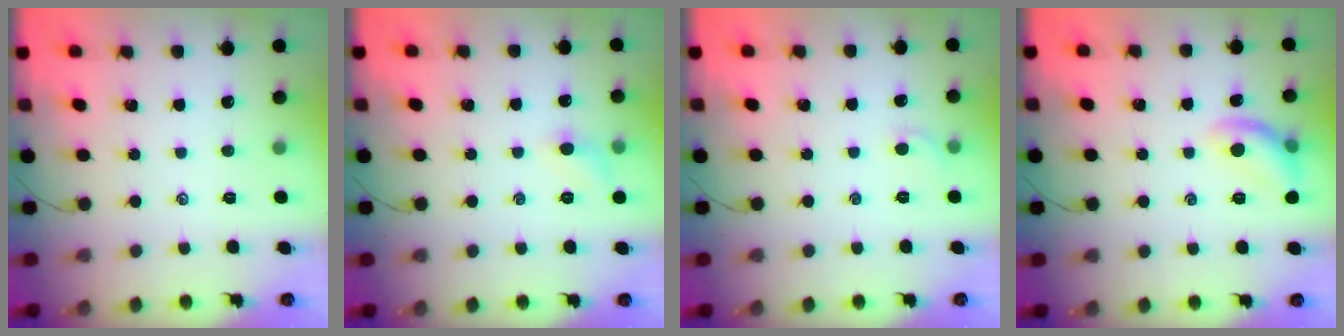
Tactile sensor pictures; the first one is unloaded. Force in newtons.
{"total": 6.3, "press": 6.0, "slide": 1.7}
{"total": 3.1, "press": 2.9, "slide": 1.0}
{"total": 9.2, "press": 9.2, "slide": 0.3}